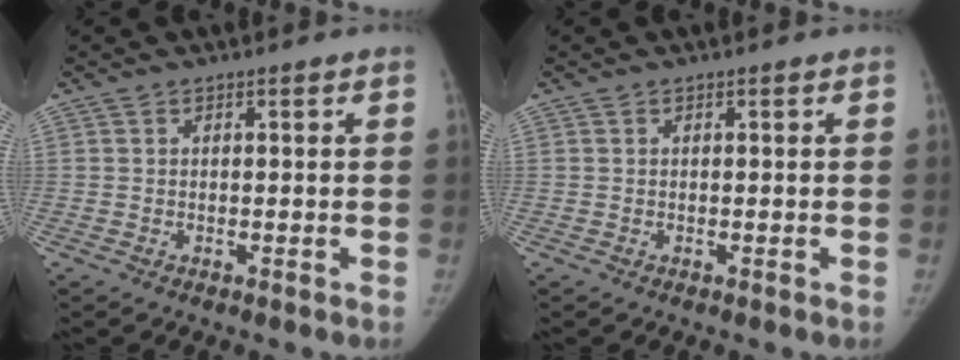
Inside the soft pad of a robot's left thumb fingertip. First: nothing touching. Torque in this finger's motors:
{"motor_torque": [0.00, 0.00, 0.21, -0.20, 0.01]}